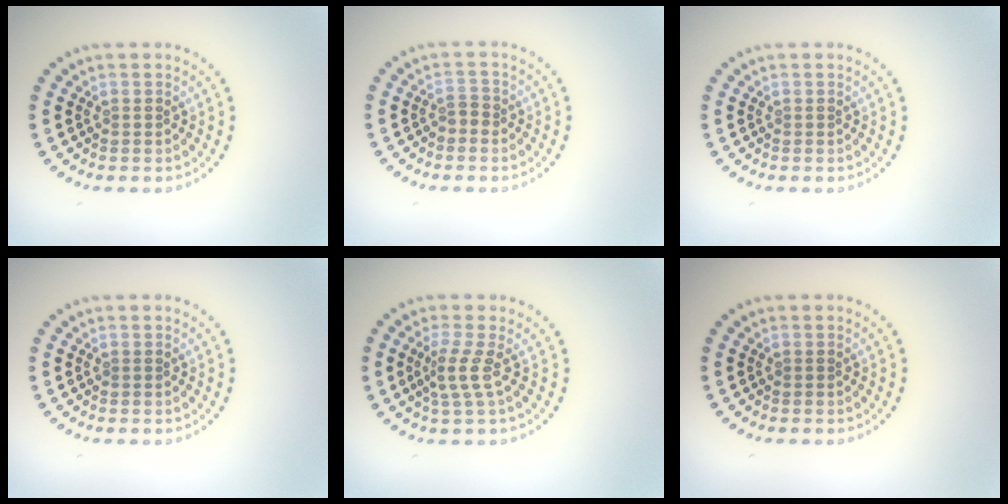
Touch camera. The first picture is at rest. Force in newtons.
{"total": 1.2, "press": 1.1, "slide": 0.5}
{"total": 0.0}
{"total": 0.0}
{"total": 2.4, "press": 1.6, "slide": 1.8}
{"total": 0.0}